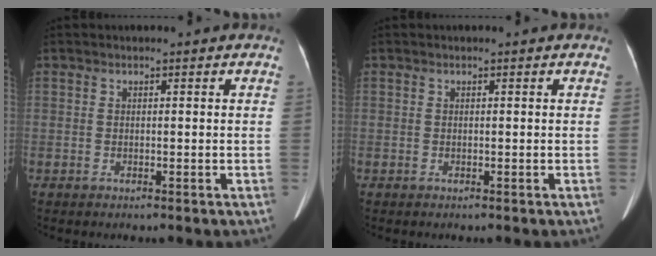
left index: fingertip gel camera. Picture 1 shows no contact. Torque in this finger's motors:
{"motor_torque": [0.00, 0.00, 0.00, 0.00]}